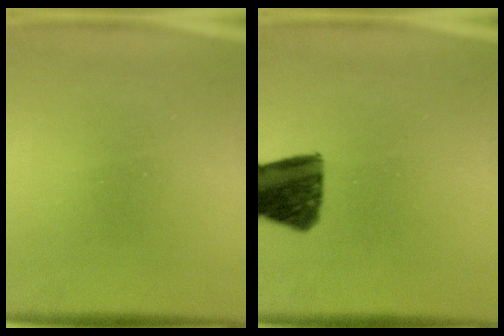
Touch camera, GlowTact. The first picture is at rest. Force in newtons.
{"total": 11.2}